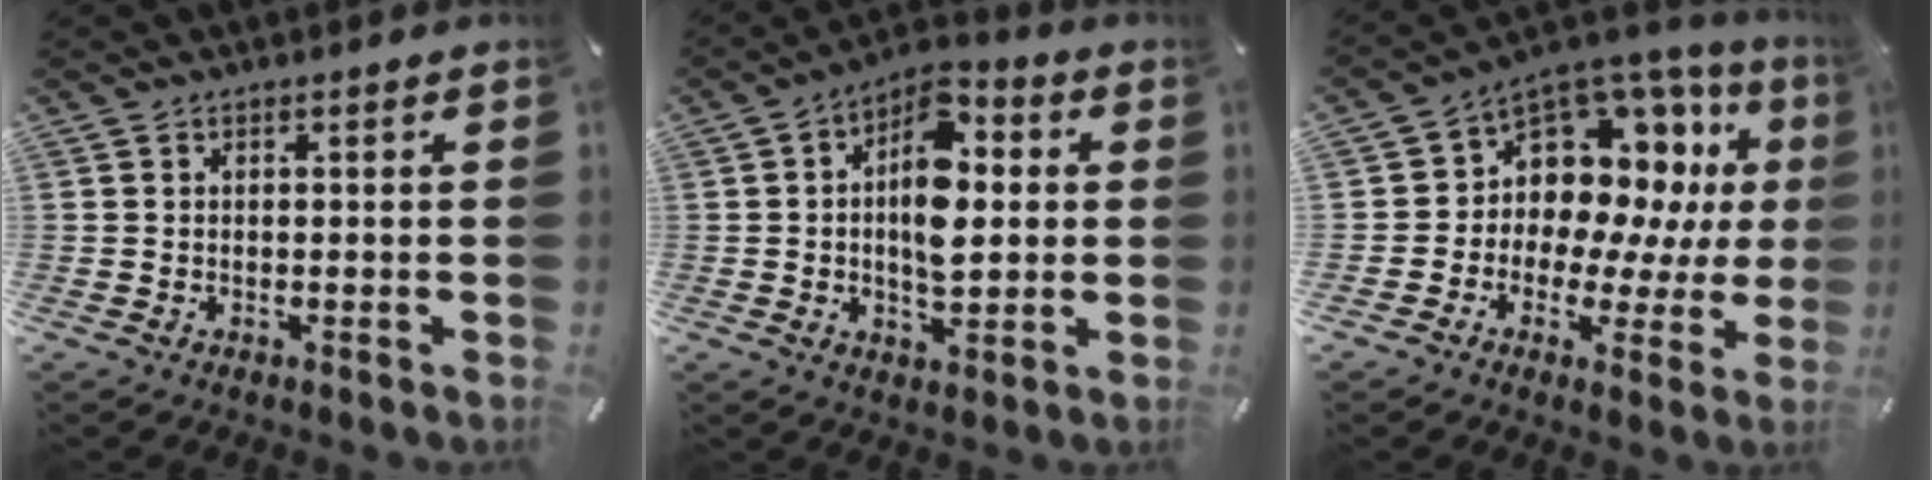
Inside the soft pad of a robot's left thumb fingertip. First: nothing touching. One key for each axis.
{"total": 12.5, "fx": 1.4, "fy": 7.4, "fz": 9.9, "tx": -0.162, "ty": -0.013, "tz": 0.022}
{"total": 10.4, "fx": 5.0, "fy": 8.2, "fz": 4.2, "tx": -0.068, "ty": -0.069, "tz": 0.095}